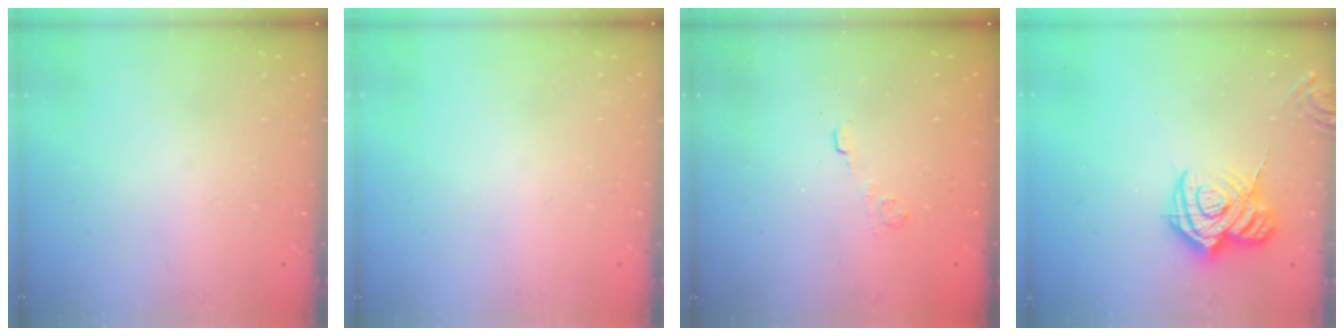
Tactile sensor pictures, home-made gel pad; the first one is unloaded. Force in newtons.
{"total": 0.0}
{"total": 2.7, "press": 2.3, "slide": 1.4}
{"total": 14.7, "press": 14.6, "slide": 1.5}